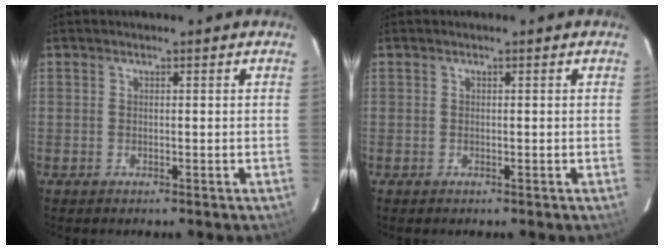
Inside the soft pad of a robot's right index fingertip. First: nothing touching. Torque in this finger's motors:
{"motor_torque": [0.01, 0.00, 0.00, 0.00]}